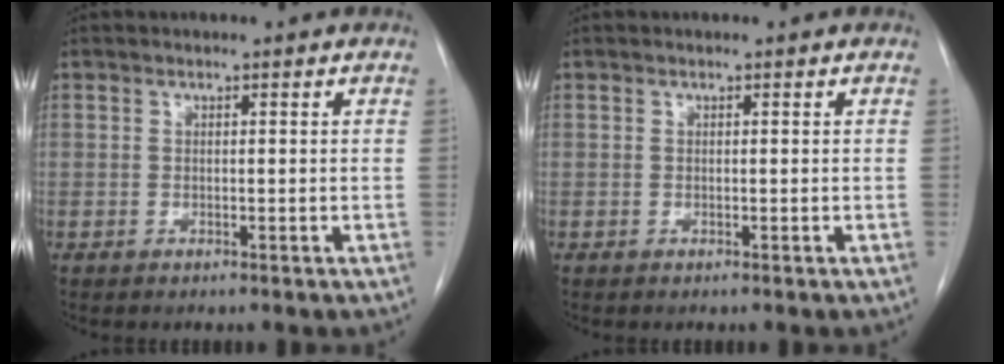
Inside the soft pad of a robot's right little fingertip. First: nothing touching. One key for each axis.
{"total": 0.0}